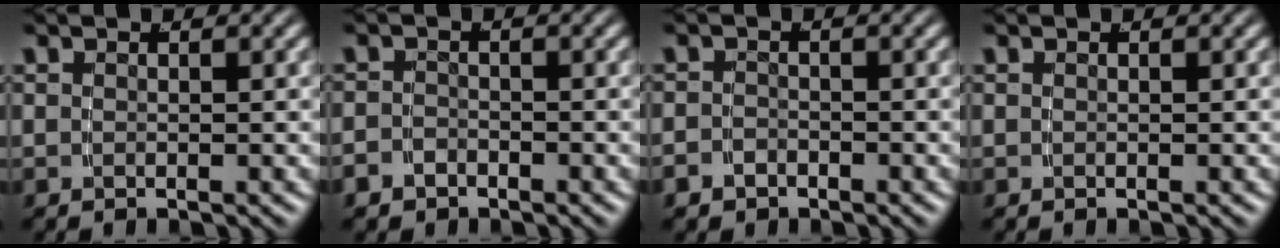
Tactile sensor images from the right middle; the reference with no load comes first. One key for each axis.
{"total": 2.1, "fx": -1.7, "fy": 1.3, "fz": 0.1, "tx": -0.009, "ty": -0.016, "tz": -0.025}
{"total": 2.0, "fx": -1.6, "fy": 1.2, "fz": 0.2, "tx": -0.008, "ty": -0.016, "tz": -0.021}
{"total": 0.0}